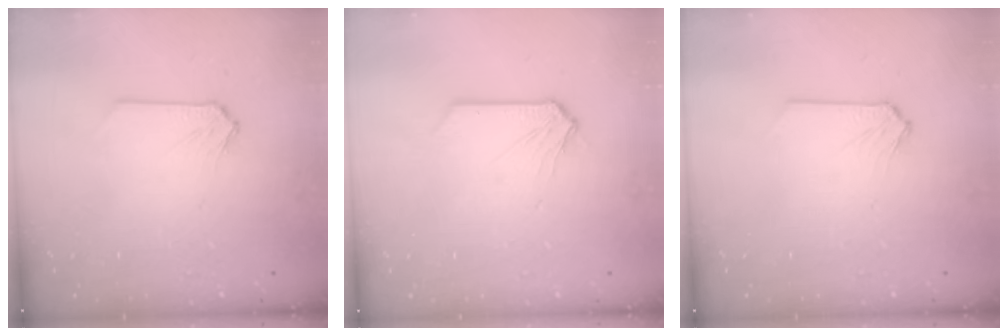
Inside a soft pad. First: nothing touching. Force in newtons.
{"total": 0.5, "press": 0.5, "slide": 0.1}
{"total": 0.0}